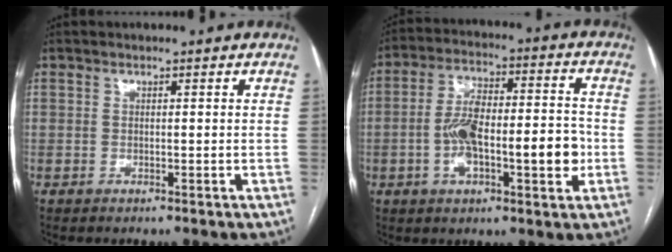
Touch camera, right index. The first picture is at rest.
{"total": 14.1, "force": [-2.7, 4.4, 13.1], "torque": [-0.220, 0.028, -0.040]}